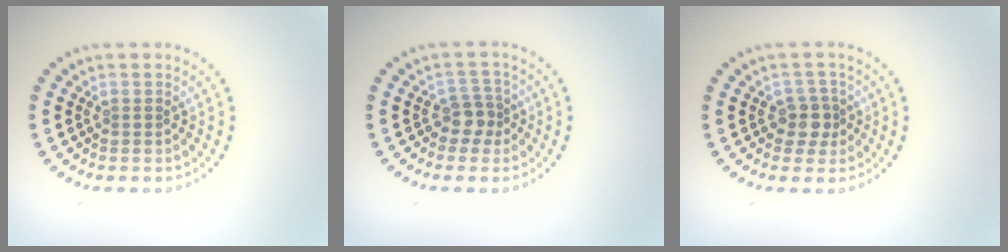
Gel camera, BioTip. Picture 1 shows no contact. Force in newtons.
{"total": 2.0, "press": 1.7, "slide": 1.1}
{"total": 2.3, "press": 1.9, "slide": 1.2}